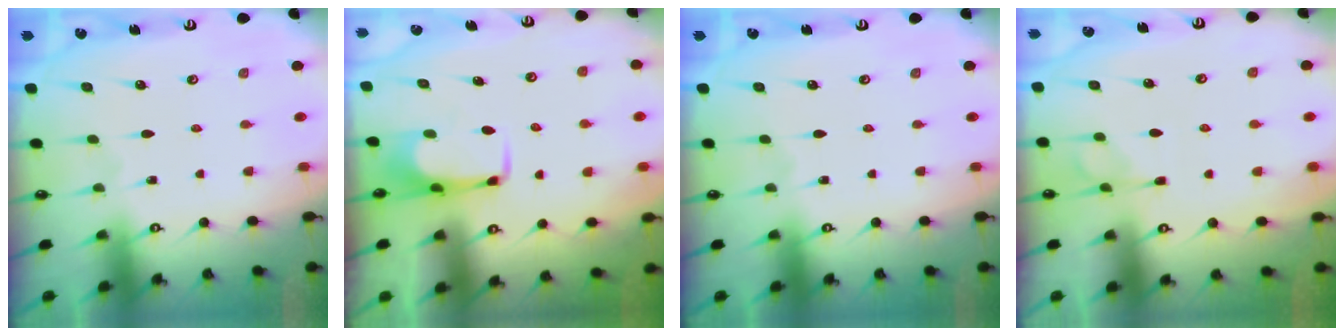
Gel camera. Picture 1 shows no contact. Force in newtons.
{"total": 1.5, "press": 1.4, "slide": 0.5}
{"total": 0.0}
{"total": 1.9, "press": 1.2, "slide": 1.4}